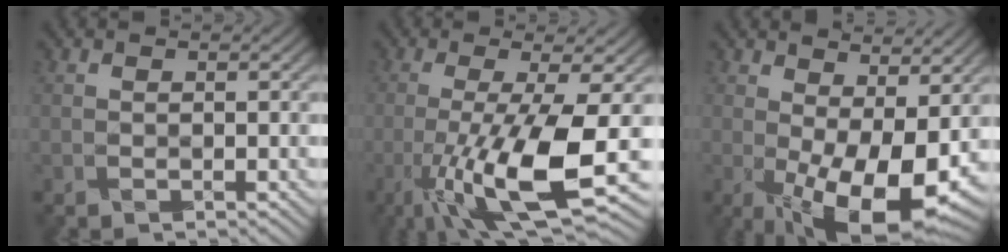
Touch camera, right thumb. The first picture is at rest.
{"total": 12.2, "force": [-4.0, 2.3, 11.3], "torque": [-0.182, -0.008, -0.070]}
{"total": 13.0, "force": [-0.5, 5.4, 11.8], "torque": [-0.175, -0.001, 0.003]}